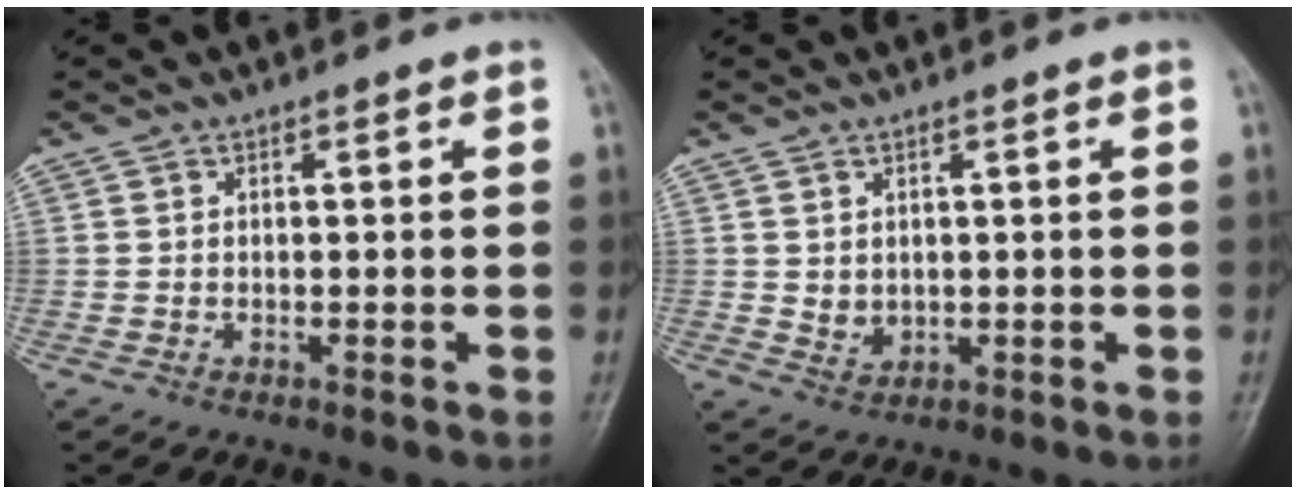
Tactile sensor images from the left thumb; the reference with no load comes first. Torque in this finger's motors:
{"motor_torque": [-0.09, 0.11, 0.10, -0.03, 0.00]}